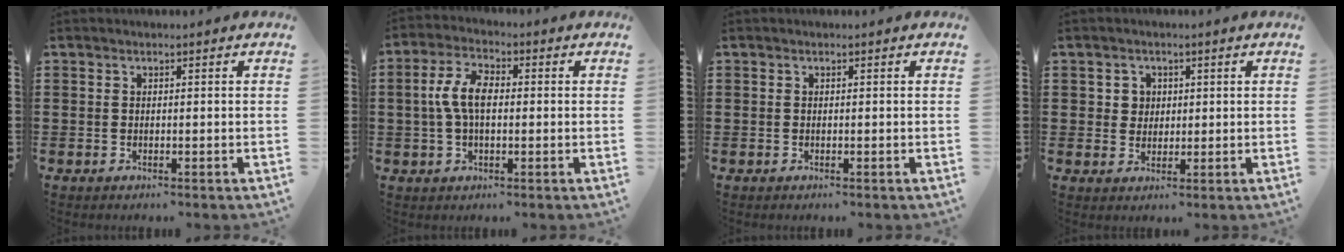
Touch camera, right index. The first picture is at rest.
{"total": 6.3, "force": [0.0, 3.2, 5.5], "torque": [-0.133, 0.003, -0.011]}
{"total": 0.0}
{"total": 2.6, "force": [0.7, 2.4, 0.6], "torque": [-0.022, 0.011, 0.010]}